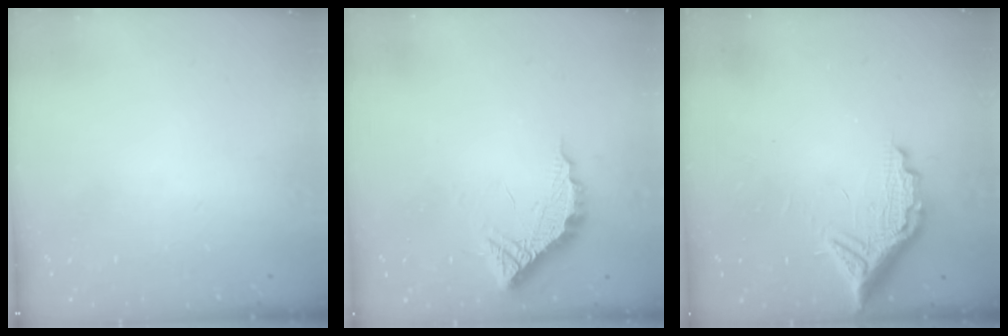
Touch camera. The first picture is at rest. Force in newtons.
{"total": 12.2, "press": 12.1, "slide": 0.9}
{"total": 11.6, "press": 11.5, "slide": 1.0}